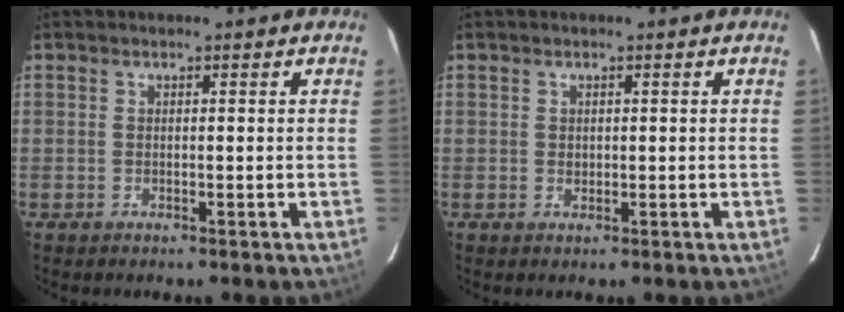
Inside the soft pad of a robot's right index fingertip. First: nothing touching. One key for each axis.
{"total": 0.7, "fx": 0.2, "fy": 0.7, "fz": 0.1, "tx": 0.000, "ty": 0.002, "tz": 0.004}